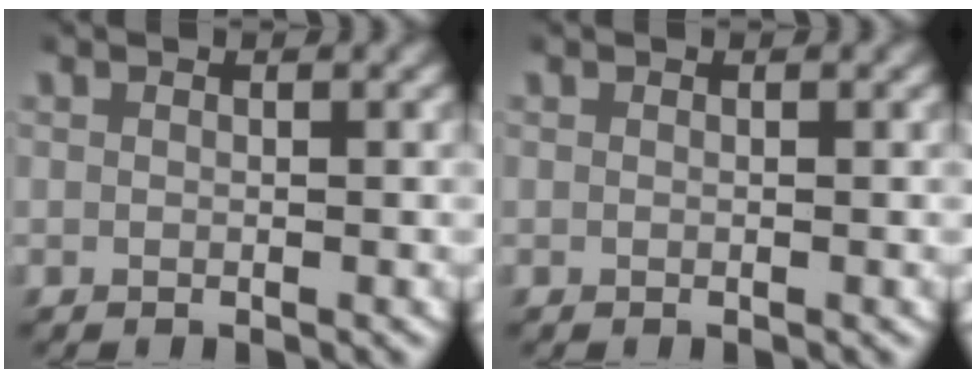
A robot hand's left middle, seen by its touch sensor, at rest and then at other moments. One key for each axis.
{"total": 0.0}